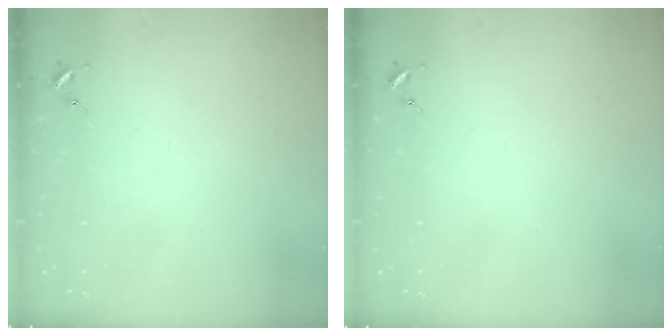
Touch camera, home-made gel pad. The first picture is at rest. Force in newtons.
{"total": 0.0}